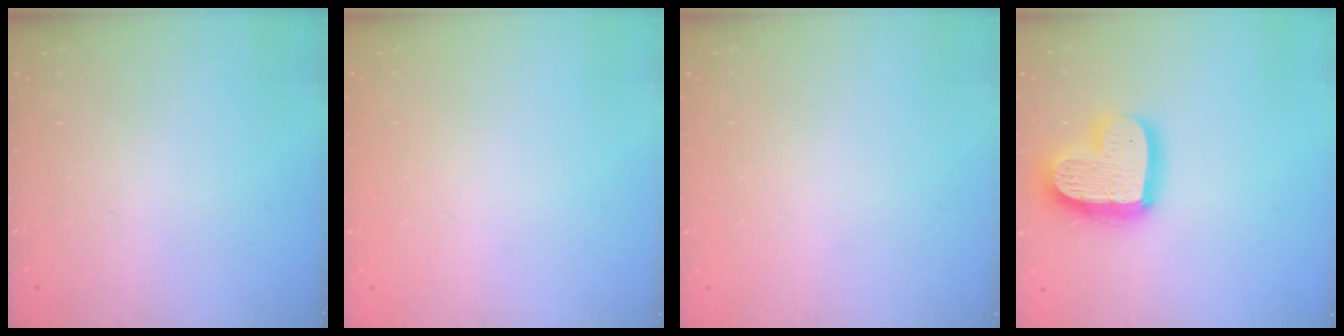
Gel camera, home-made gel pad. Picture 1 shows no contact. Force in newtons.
{"total": 0.0}
{"total": 0.0}
{"total": 17.7, "press": 17.6, "slide": 1.6}